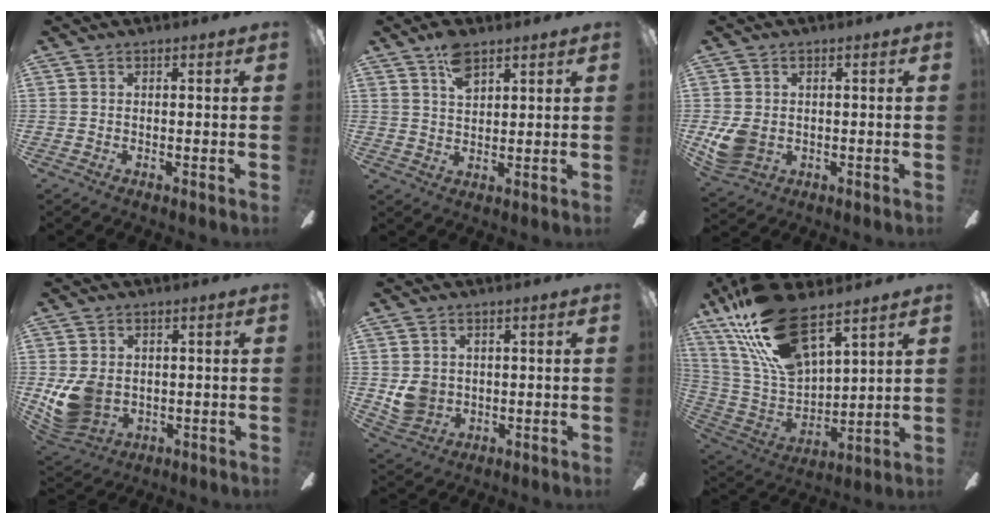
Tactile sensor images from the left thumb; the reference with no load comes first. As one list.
[{"total": 6.4, "force": [4.1, 3.0, 3.8], "torque": [-0.061, -0.009, 0.071]}, {"total": 6.9, "force": [-0.6, 5.2, 4.6], "torque": [-0.093, 0.004, -0.006]}, {"total": 8.9, "force": [-0.4, 6.9, 5.7], "torque": [-0.130, 0.004, -0.001]}, {"total": 5.6, "force": [0.9, 4.9, 2.5], "torque": [-0.043, 0.006, 0.022]}, {"total": 22.7, "force": [15.2, 9.2, 14.2], "torque": [-0.305, -0.084, 0.268]}]